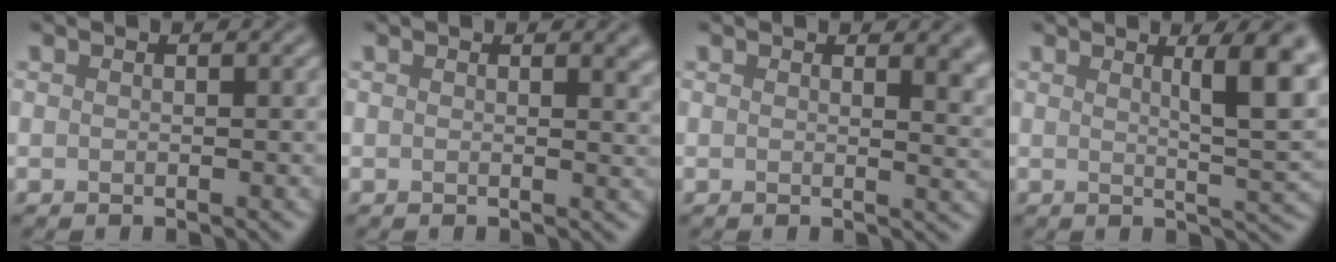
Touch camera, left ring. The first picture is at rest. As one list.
[{"total": 2.0, "force": [1.1, 0.8, 1.4], "torque": [-0.006, 0.001, 0.016]}, {"total": 3.8, "force": [1.9, 1.7, 2.9], "torque": [-0.018, -0.001, 0.027]}, {"total": 7.0, "force": [2.5, 1.6, 6.4], "torque": [-0.070, -0.001, 0.038]}]